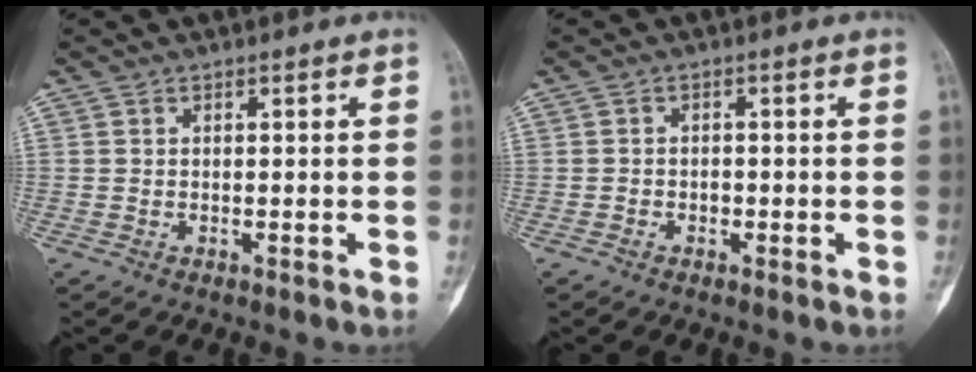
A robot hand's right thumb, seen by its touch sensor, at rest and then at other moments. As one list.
[{"total": 1.2, "force": [-0.4, 1.0, 0.5], "torque": [-0.001, 0.005, -0.008]}]